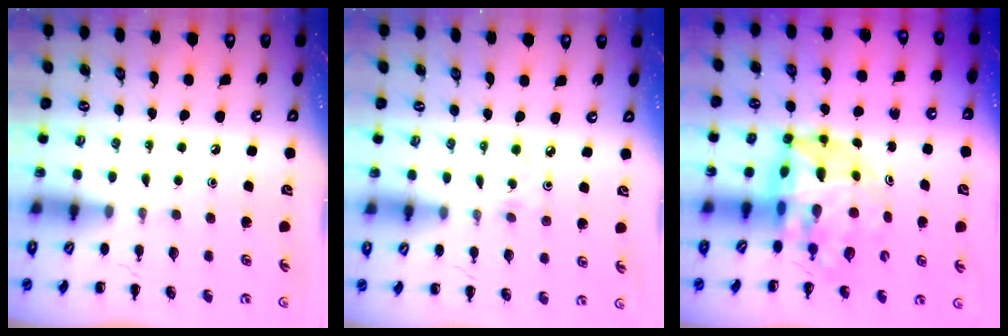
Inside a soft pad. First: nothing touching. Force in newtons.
{"total": 2.7, "press": 2.5, "slide": 0.9}
{"total": 11.0, "press": 10.4, "slide": 3.4}